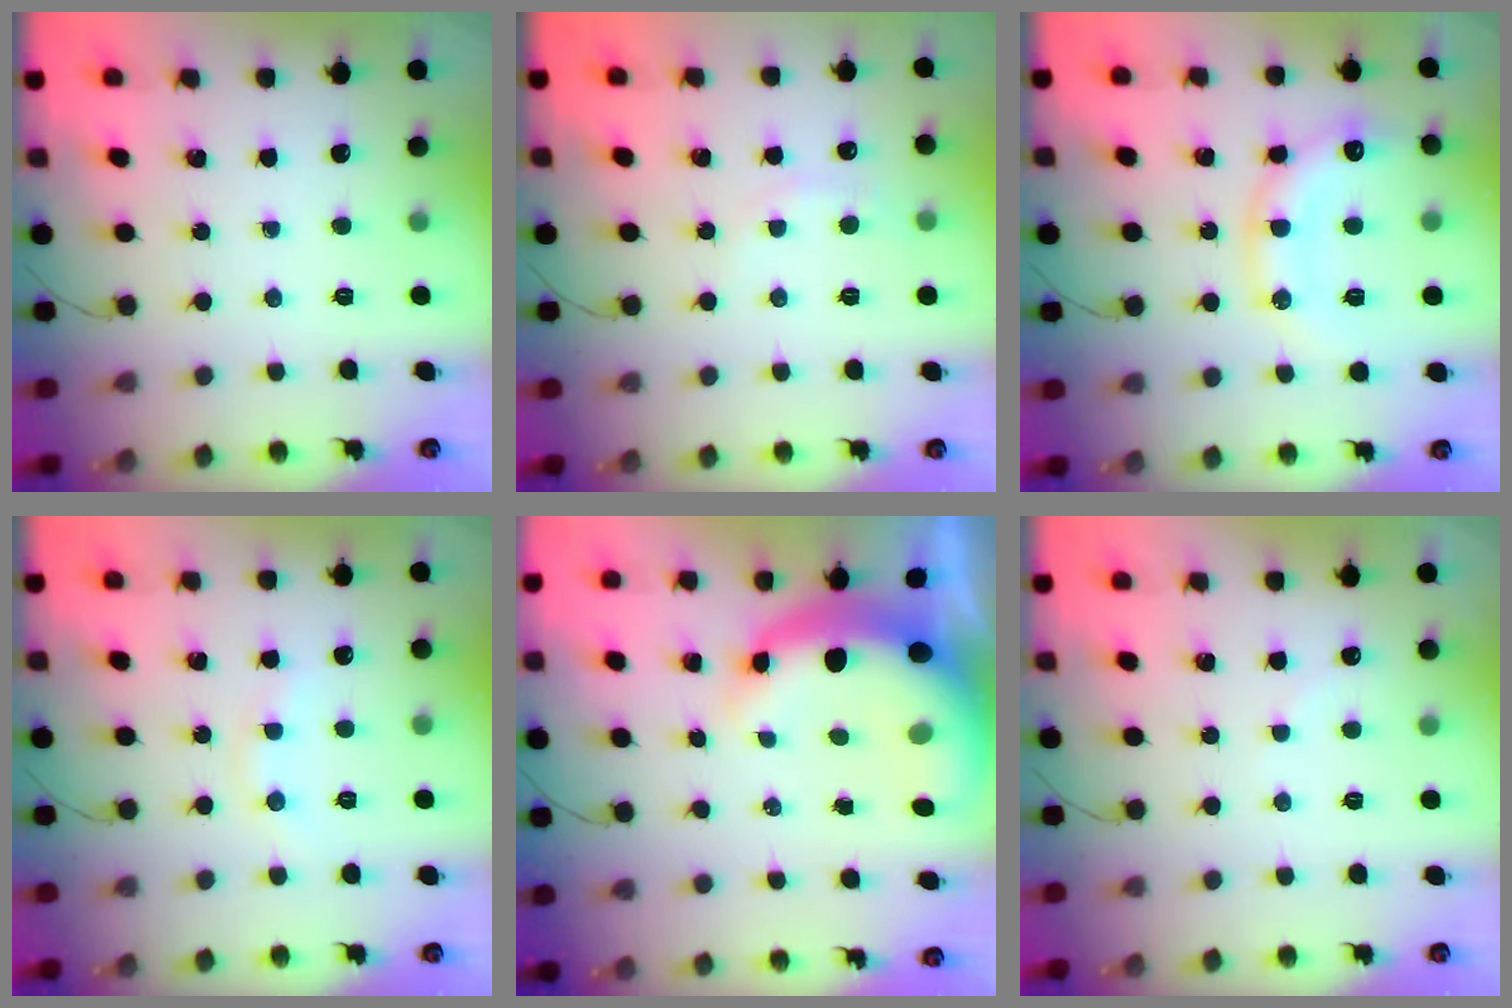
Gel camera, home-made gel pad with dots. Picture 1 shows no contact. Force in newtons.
{"total": 3.6, "press": 3.4, "slide": 1.2}
{"total": 14.4, "press": 14.4, "slide": 1.2}
{"total": 5.5, "press": 5.3, "slide": 1.6}
{"total": 13.3, "press": 12.9, "slide": 2.9}
{"total": 4.8, "press": 4.6, "slide": 1.5}